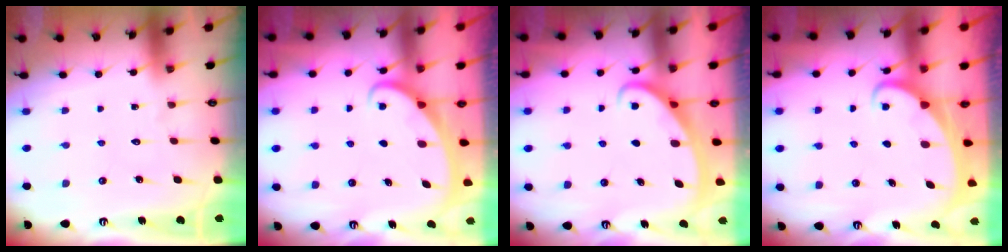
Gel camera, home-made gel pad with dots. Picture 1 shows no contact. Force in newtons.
{"total": 2.2, "press": 2.2, "slide": 0.4}
{"total": 2.7, "press": 2.7, "slide": 0.4}
{"total": 1.9, "press": 1.9, "slide": 0.2}